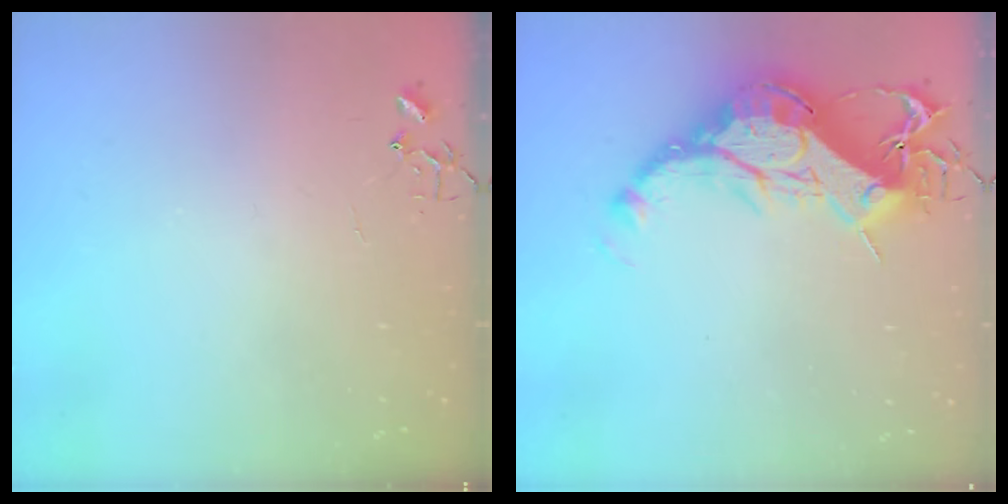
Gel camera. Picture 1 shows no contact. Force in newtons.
{"total": 21.0, "press": 20.9, "slide": 2.1}